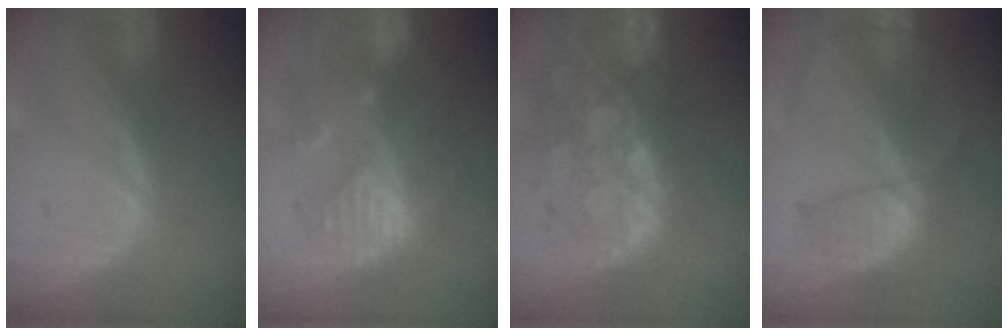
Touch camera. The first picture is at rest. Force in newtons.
{"total": 8.5, "press": 8.5, "slide": 0.8}
{"total": 11.1, "press": 9.7, "slide": 5.5}
{"total": 5.8, "press": 5.7, "slide": 1.4}